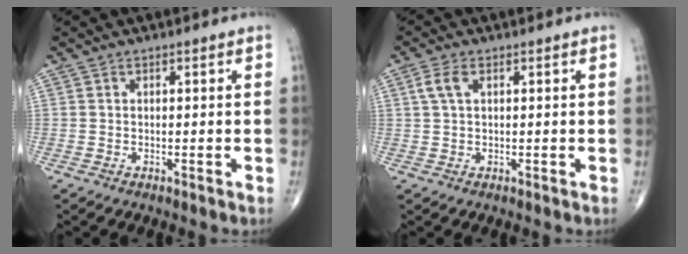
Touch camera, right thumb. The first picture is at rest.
{"total": 3.4, "force": [1.2, 1.6, 2.7], "torque": [-0.063, 0.010, 0.026]}